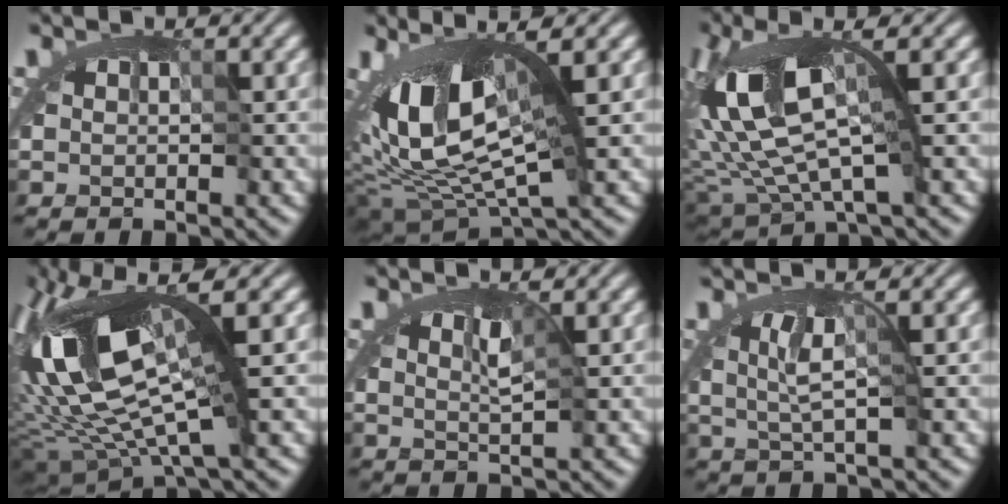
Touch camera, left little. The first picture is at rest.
{"total": 9.4, "force": [-0.8, 3.6, 8.7], "torque": [-0.153, -0.011, -0.017]}
{"total": 8.6, "force": [-0.4, 3.0, 8.0], "torque": [-0.173, -0.008, -0.017]}
{"total": 12.6, "force": [-1.0, 4.0, 11.9], "torque": [-0.244, 0.002, -0.022]}
{"total": 1.1, "force": [0.9, 0.0, 0.6], "torque": [-0.008, 0.005, 0.004]}
{"total": 1.9, "force": [-0.3, 0.1, 1.8], "torque": [-0.030, -0.001, -0.007]}